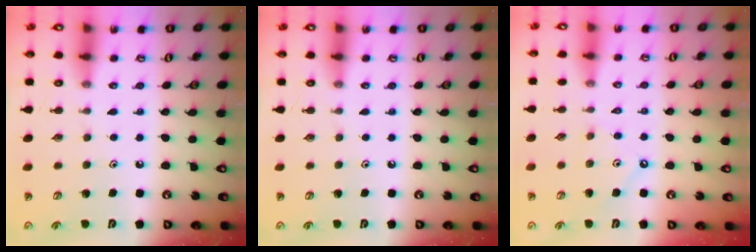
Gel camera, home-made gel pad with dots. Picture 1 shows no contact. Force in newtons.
{"total": 0.0}
{"total": 1.9, "press": 1.9, "slide": 0.3}